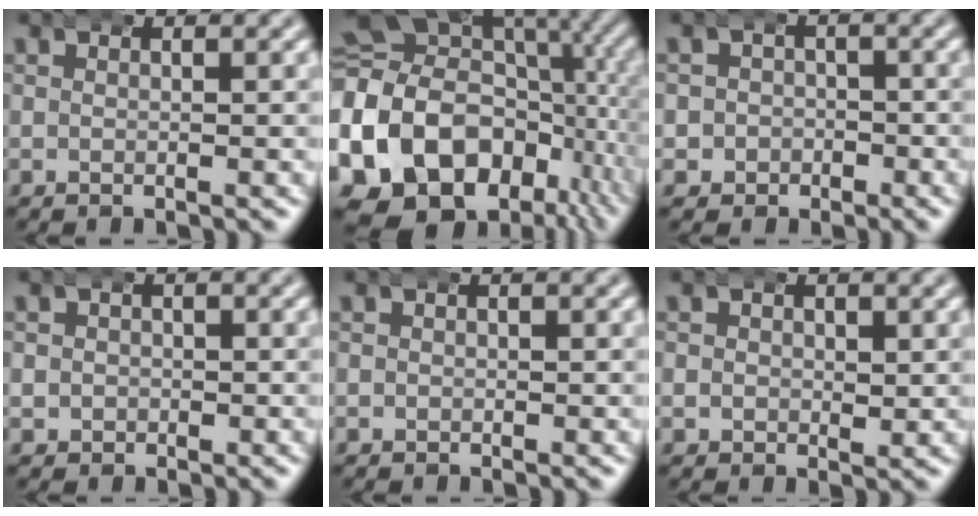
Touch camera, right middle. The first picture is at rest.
{"total": 22.4, "force": [-3.7, 18.3, 12.3], "torque": [-0.246, -0.051, -0.064]}
{"total": 4.4, "force": [-1.8, 4.0, 0.3], "torque": [-0.006, -0.013, -0.036]}
{"total": 2.0, "force": [-0.2, 2.0, 0.3], "torque": [-0.013, -0.007, -0.001]}
{"total": 0.5, "force": [0.0, 0.5, 0.0], "torque": [-0.003, -0.003, 0.002]}
{"total": 1.7, "force": [0.4, 1.4, 0.7], "torque": [-0.016, -0.006, 0.011]}